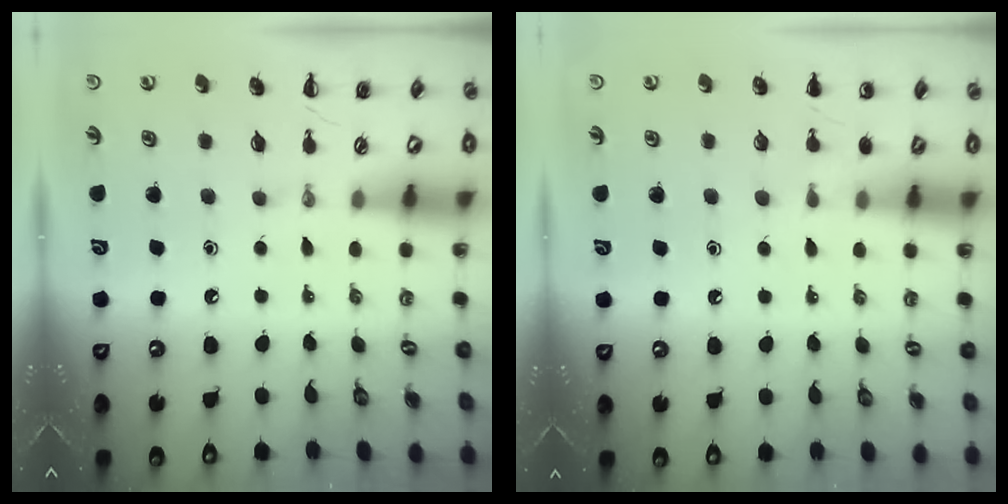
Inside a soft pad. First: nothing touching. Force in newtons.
{"total": 5.9, "press": 5.7, "slide": 1.6}